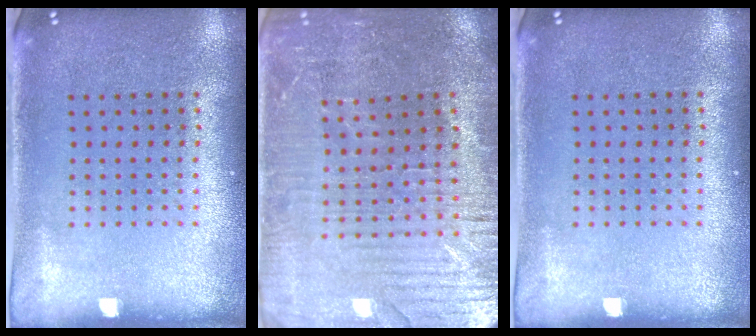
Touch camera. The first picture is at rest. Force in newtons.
{"total": 3.2, "press": 3.1, "slide": 0.6}
{"total": 0.0}